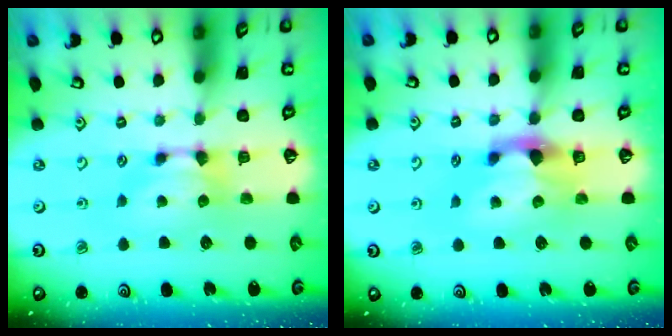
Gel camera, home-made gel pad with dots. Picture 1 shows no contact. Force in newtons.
{"total": 3.1, "press": 2.8, "slide": 1.3}